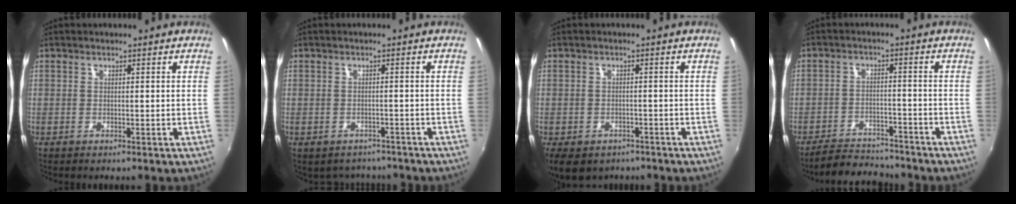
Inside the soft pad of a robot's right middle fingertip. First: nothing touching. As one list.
[{"total": 5.0, "force": [-4.1, 2.8, 1.0], "torque": [-0.024, -0.010, -0.052]}, {"total": 8.9, "force": [-5.5, 5.5, 4.3], "torque": [-0.100, -0.031, -0.075]}, {"total": 9.1, "force": [-8.4, 2.7, 2.3], "torque": [-0.071, 0.003, -0.126]}]